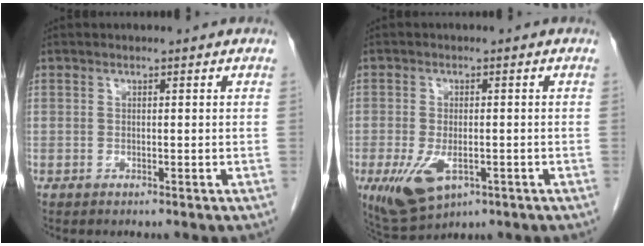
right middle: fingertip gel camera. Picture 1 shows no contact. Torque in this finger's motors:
{"motor_torque": [1.17, -0.97, 0.51, 0.13]}